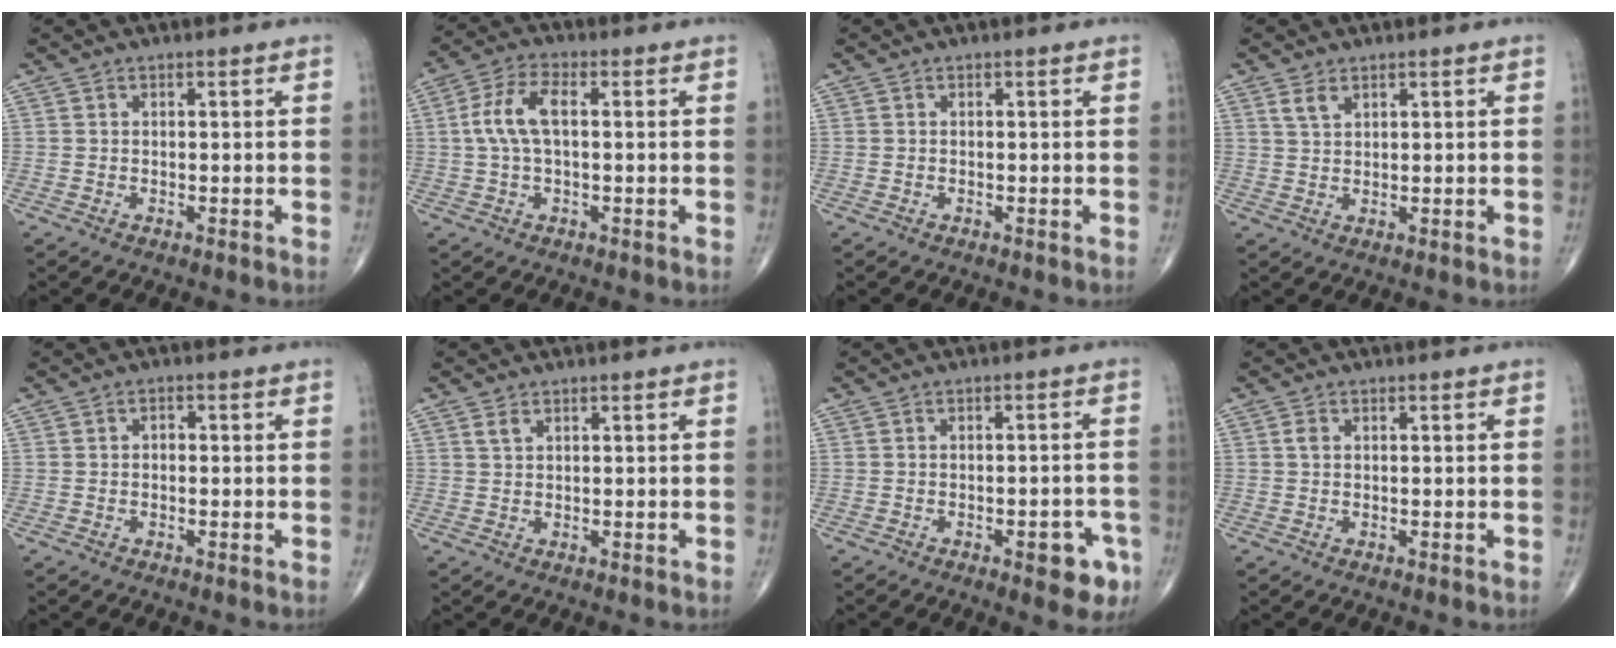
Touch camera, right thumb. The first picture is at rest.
{"total": 7.5, "force": [0.7, 3.4, 6.7], "torque": [-0.150, 0.022, 0.011]}
{"total": 0.0}
{"total": 2.7, "force": [1.6, 1.4, 1.5], "torque": [-0.027, -0.005, 0.037]}
{"total": 1.4, "force": [0.0, 1.0, 1.0], "torque": [-0.008, 0.008, -0.004]}
{"total": 1.6, "force": [0.9, 0.8, 0.9], "torque": [-0.016, 0.000, 0.021]}
{"total": 6.2, "force": [-2.9, 2.6, 4.8], "torque": [-0.038, 0.014, -0.032]}
{"total": 1.1, "force": [0.2, 0.8, 0.8], "torque": [-0.015, 0.001, 0.003]}